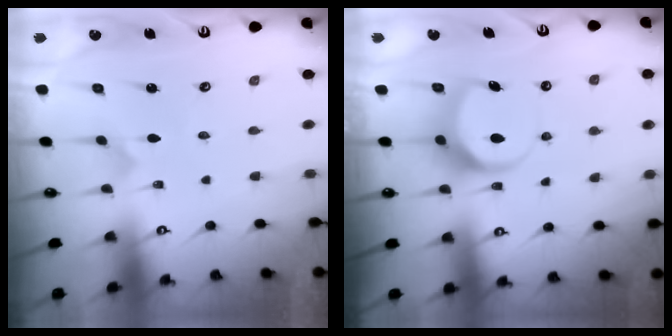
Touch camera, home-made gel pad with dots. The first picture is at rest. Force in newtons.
{"total": 7.9, "press": 7.9, "slide": 1.0}